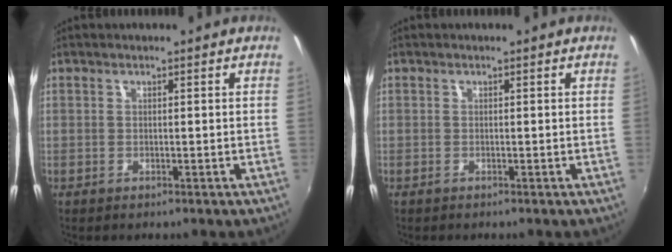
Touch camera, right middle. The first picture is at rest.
{"total": 0.0}